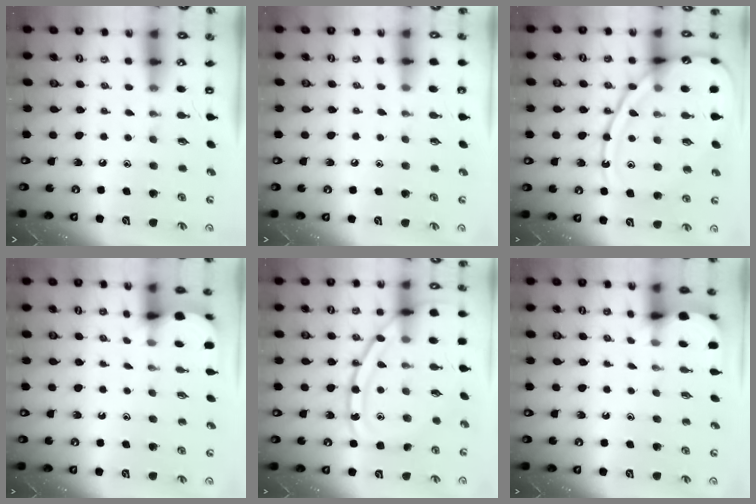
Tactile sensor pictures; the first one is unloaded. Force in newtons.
{"total": 4.9, "press": 4.9, "slide": 0.7}
{"total": 16.0, "press": 15.9, "slide": 1.6}
{"total": 2.9, "press": 2.9, "slide": 0.3}
{"total": 15.0, "press": 15.0, "slide": 0.6}
{"total": 2.9, "press": 2.9, "slide": 0.3}